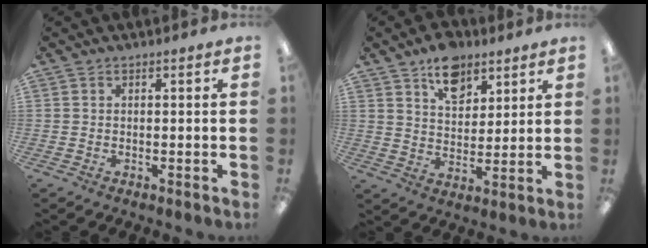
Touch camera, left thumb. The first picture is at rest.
{"total": 10.4, "force": [6.9, 6.4, 4.4], "torque": [-0.054, -0.033, 0.123]}